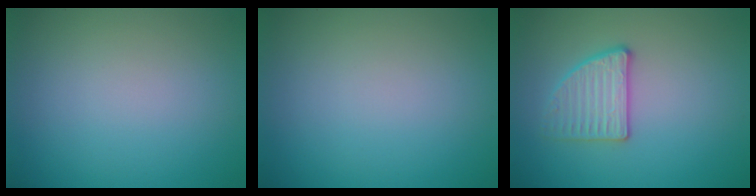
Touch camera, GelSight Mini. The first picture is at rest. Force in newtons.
{"total": 0.0}
{"total": 2.8, "press": 2.7, "slide": 0.6}